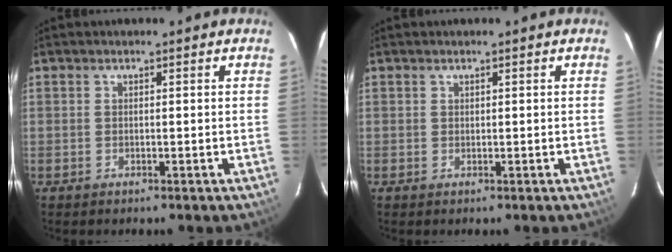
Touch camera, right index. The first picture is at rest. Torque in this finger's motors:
{"motor_torque": [0.00, 0.00, 0.00, 0.00]}